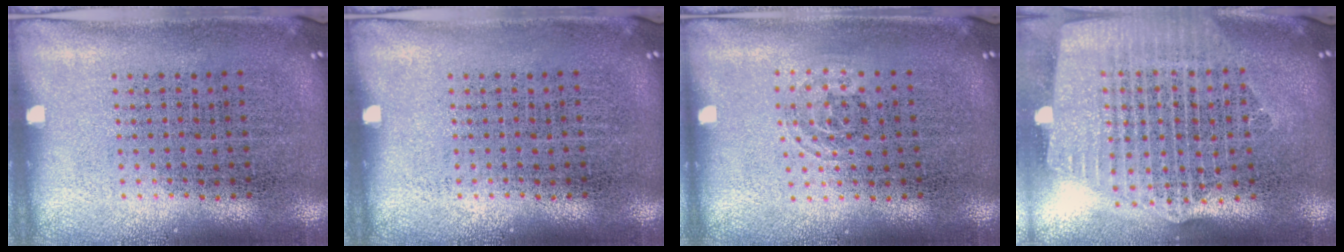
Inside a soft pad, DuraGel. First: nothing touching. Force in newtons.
{"total": 0.0}
{"total": 0.8, "press": 0.6, "slide": 0.5}
{"total": 2.7, "press": 2.3, "slide": 1.4}